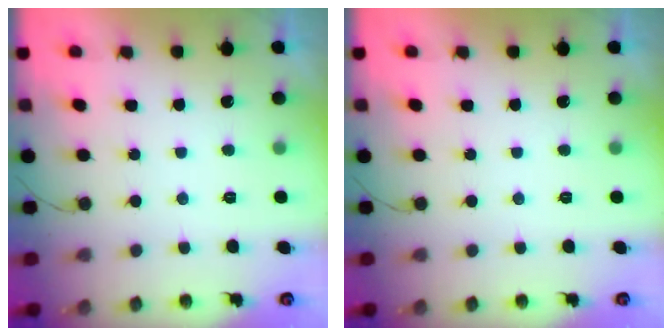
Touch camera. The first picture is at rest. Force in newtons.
{"total": 0.0}